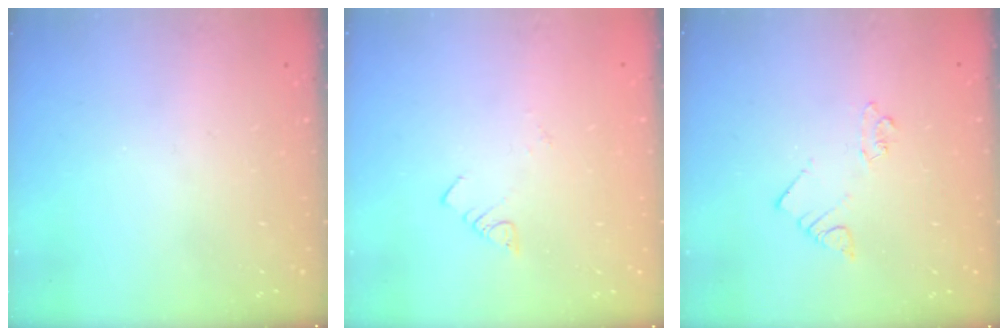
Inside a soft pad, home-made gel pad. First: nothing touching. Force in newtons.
{"total": 1.8, "press": 1.8, "slide": 0.2}
{"total": 1.7, "press": 1.6, "slide": 0.2}